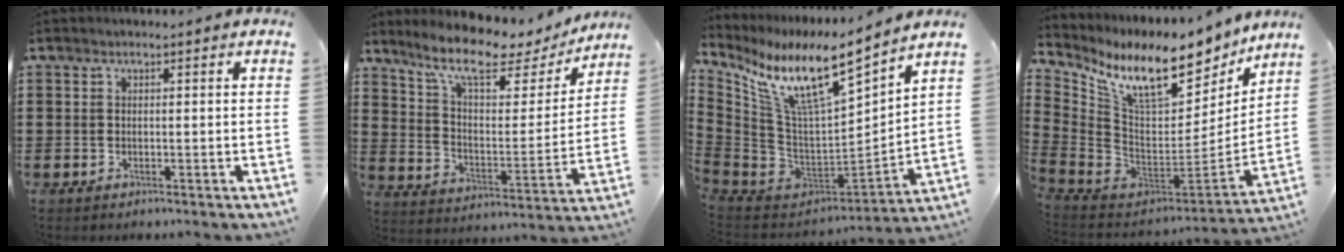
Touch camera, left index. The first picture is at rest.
{"total": 10.1, "force": [7.9, 2.6, 5.7], "torque": [-0.128, -0.045, 0.132]}
{"total": 12.6, "force": [8.2, 2.2, 9.2], "torque": [-0.212, -0.062, 0.135]}
{"total": 13.2, "force": [9.7, 3.3, 8.3], "torque": [-0.183, -0.071, 0.166]}